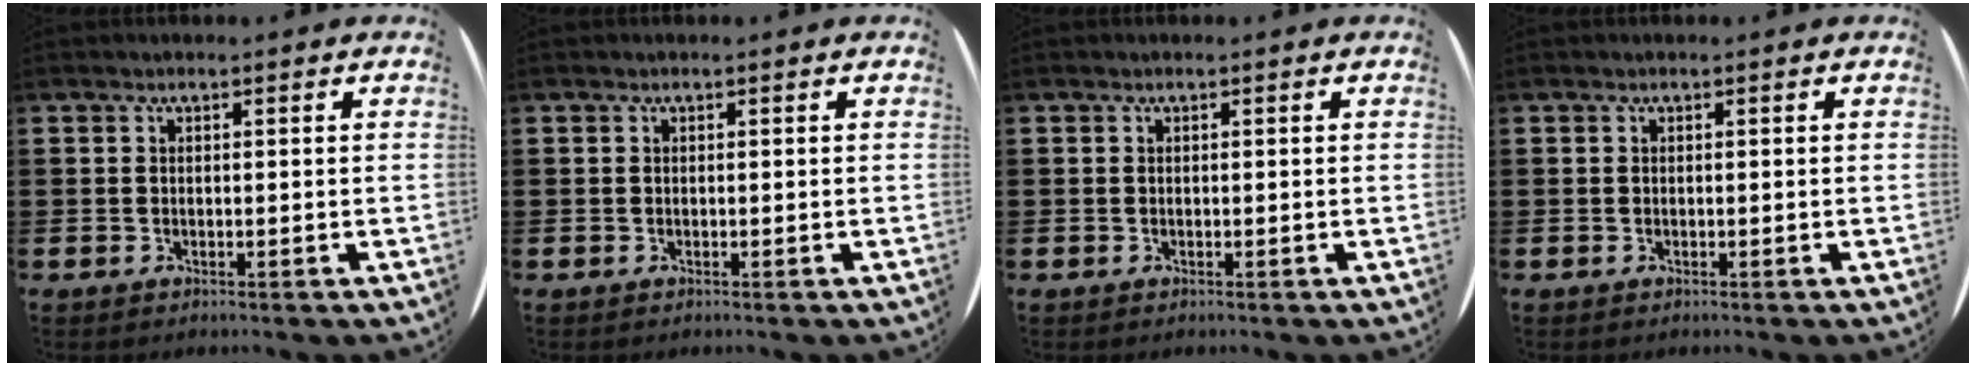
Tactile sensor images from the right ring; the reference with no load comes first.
{"total": 0.0}
{"total": 0.0}
{"total": 0.0}